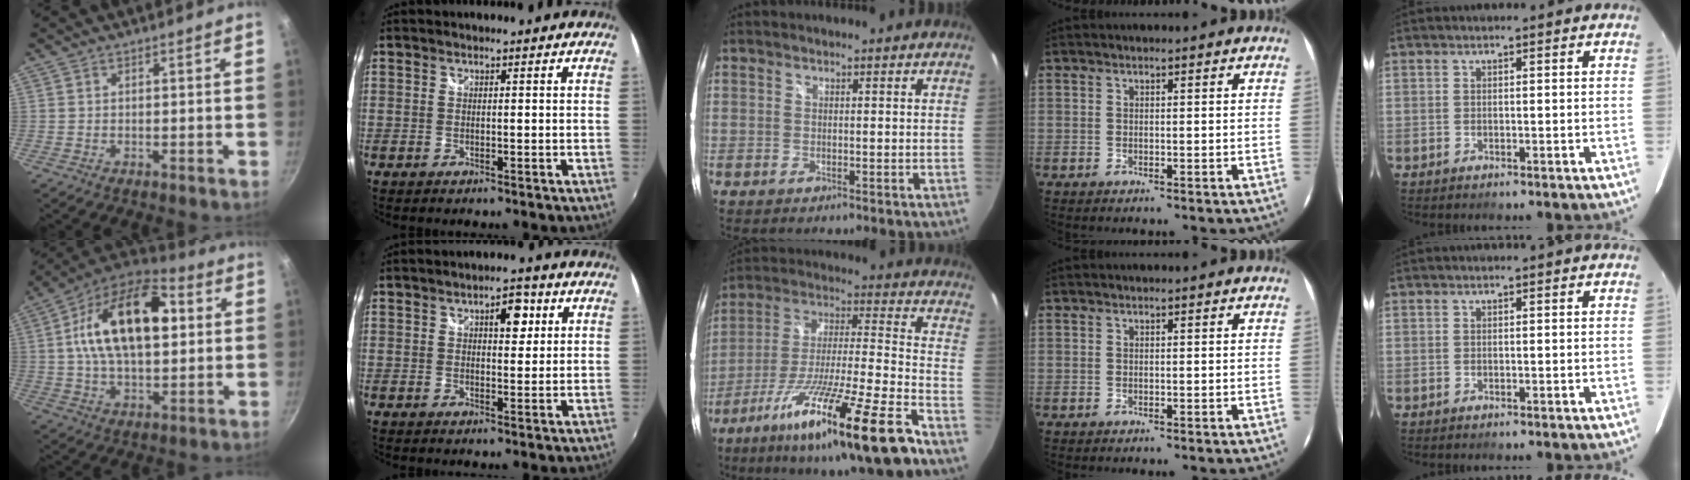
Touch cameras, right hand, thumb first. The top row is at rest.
{"thumb": {"total": 22.5, "force": [4.1, 12.6, 18.2], "torque": [-0.297, 0.020, 0.050]}, "index": {"total": 4.7, "force": [1.7, 2.4, 3.7], "torque": [-0.047, 0.013, 0.025]}, "middle": {"total": 22.9, "force": [-14.5, 0.9, 17.6], "torque": [-0.309, -0.055, -0.241]}}